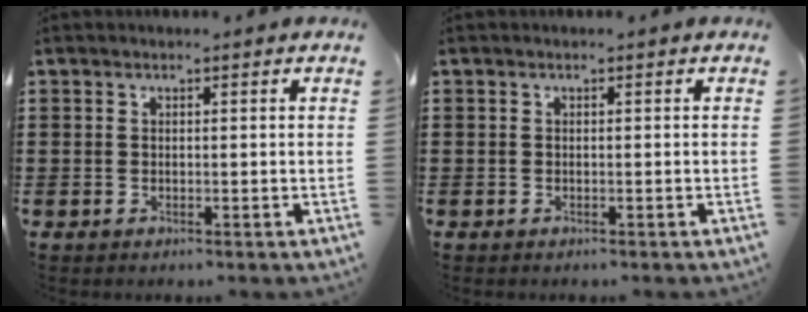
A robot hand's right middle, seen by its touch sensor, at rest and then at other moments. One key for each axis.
{"total": 0.0}